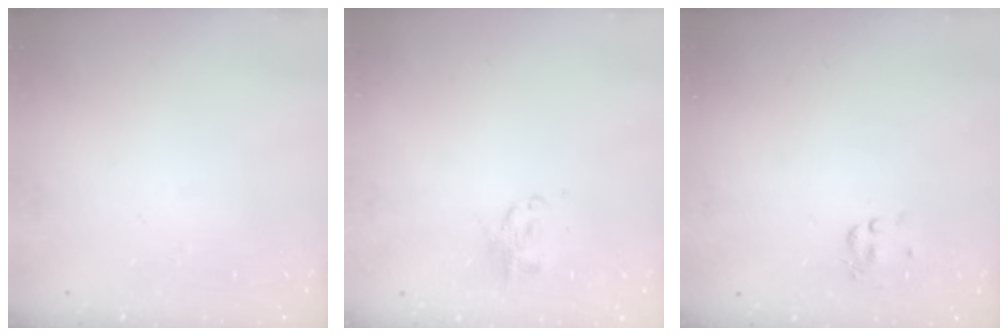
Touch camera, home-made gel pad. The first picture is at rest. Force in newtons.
{"total": 2.8, "press": 2.7, "slide": 0.4}
{"total": 1.8, "press": 1.7, "slide": 0.7}